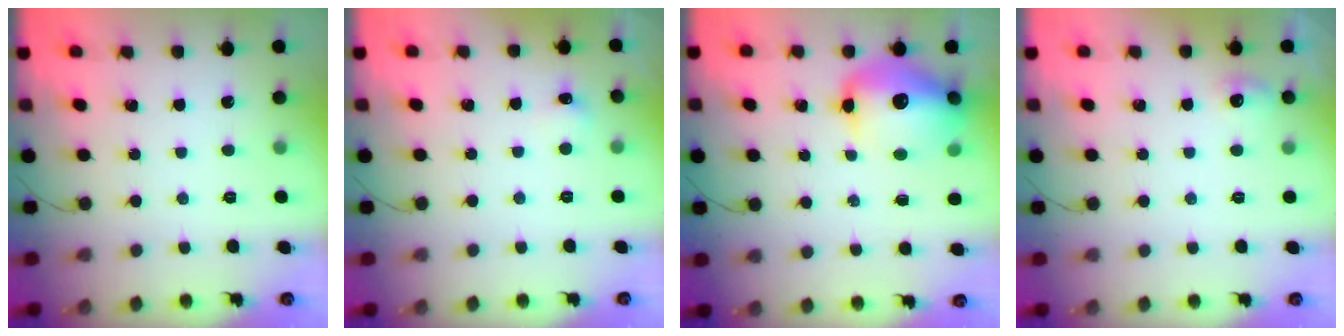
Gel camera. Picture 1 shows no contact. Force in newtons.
{"total": 4.4, "press": 4.2, "slide": 1.3}
{"total": 15.6, "press": 15.0, "slide": 4.2}
{"total": 7.5, "press": 5.3, "slide": 5.3}